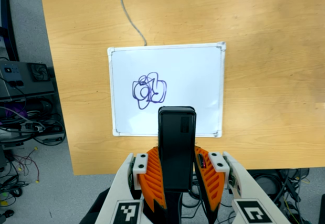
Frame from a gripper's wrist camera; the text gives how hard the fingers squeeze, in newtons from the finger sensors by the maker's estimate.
{"total": 6.0, "left": 3.9, "right": 8.1}